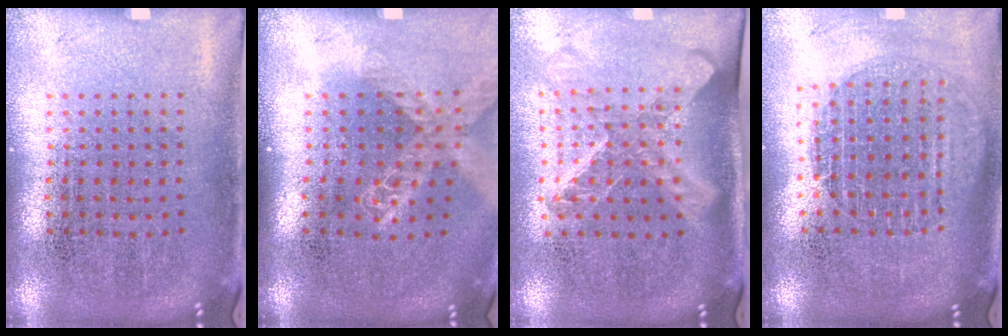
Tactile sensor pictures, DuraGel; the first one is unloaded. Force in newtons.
{"total": 1.5, "press": 1.3, "slide": 0.8}
{"total": 1.6, "press": 1.3, "slide": 1.0}
{"total": 1.6, "press": 1.4, "slide": 0.8}